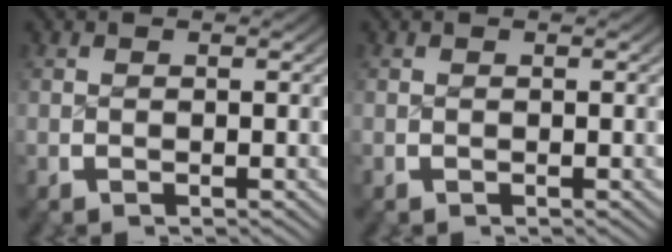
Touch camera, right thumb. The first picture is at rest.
{"total": 0.0}